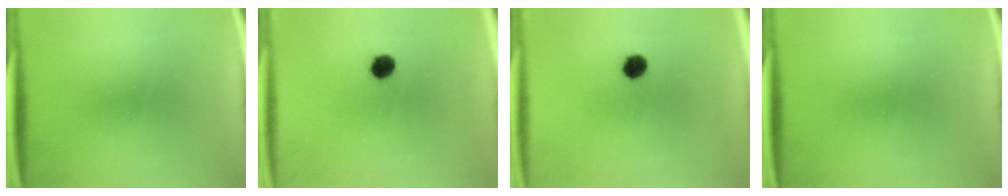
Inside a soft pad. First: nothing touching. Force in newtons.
{"total": 3.9}
{"total": 3.9}
{"total": 0.0}